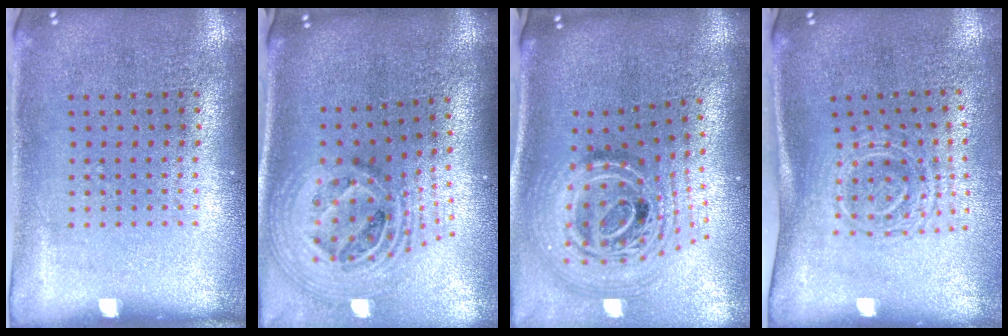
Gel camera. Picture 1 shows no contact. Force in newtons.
{"total": 2.8, "press": 1.9, "slide": 2.0}
{"total": 2.5, "press": 1.8, "slide": 1.8}
{"total": 1.7, "press": 1.3, "slide": 1.1}